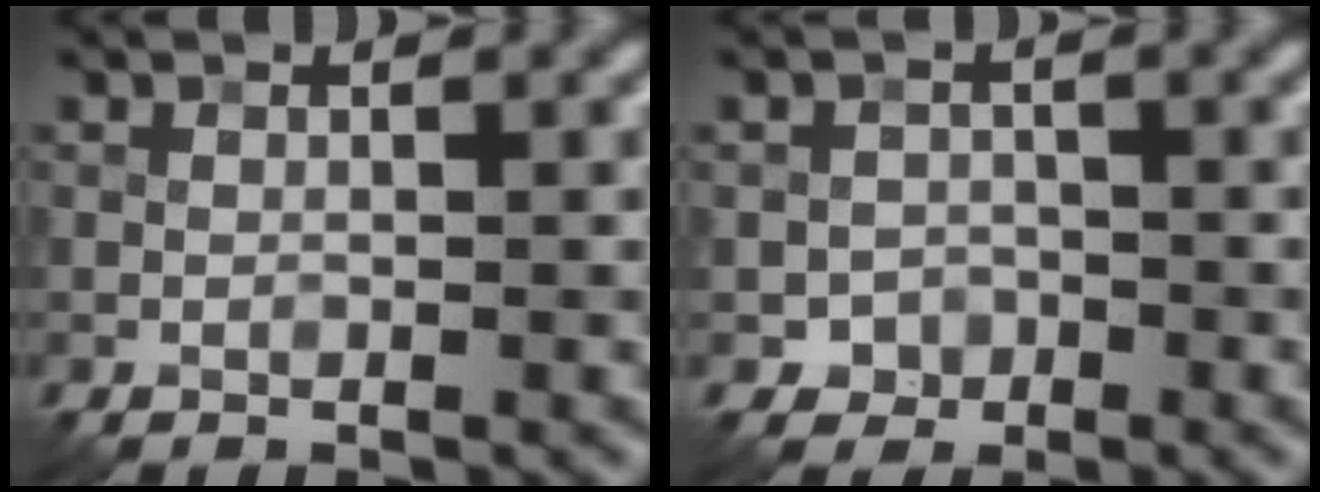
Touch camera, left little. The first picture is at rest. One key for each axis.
{"total": 1.7, "fx": -0.7, "fy": 1.5, "fz": 0.1, "tx": 0.012, "ty": 0.003, "tz": -0.015}